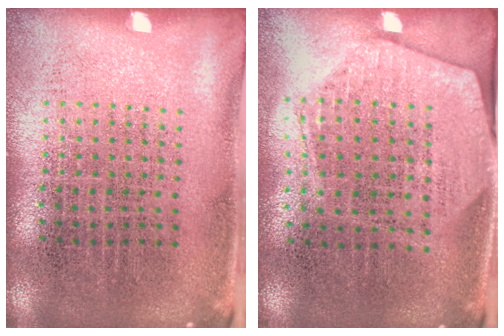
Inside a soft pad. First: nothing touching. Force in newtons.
{"total": 1.9, "press": 1.7, "slide": 0.9}